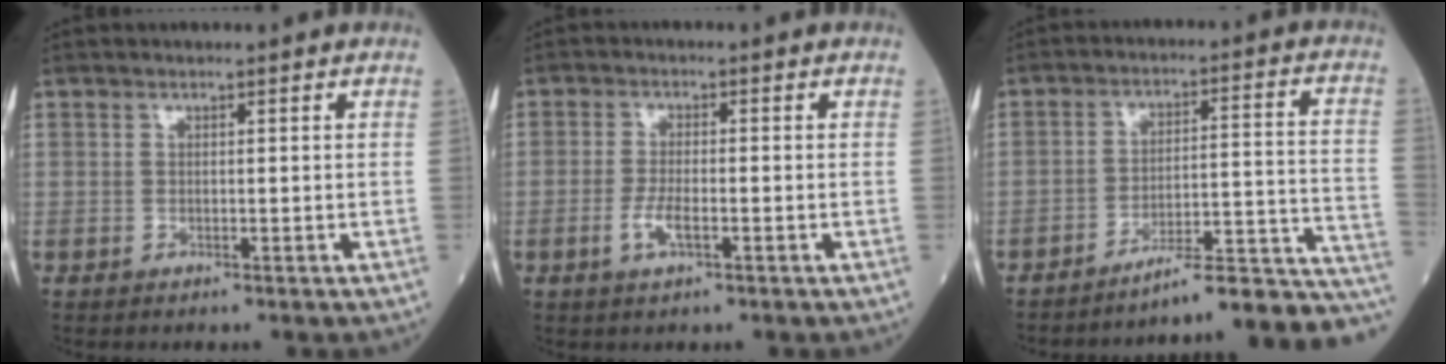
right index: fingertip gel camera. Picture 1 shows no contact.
{"total": 3.4, "force": [-1.2, 0.9, 3.0], "torque": [-0.065, 0.000, -0.023]}
{"total": 16.8, "force": [-15.4, 0.1, 6.7], "torque": [-0.037, 0.043, -0.211]}